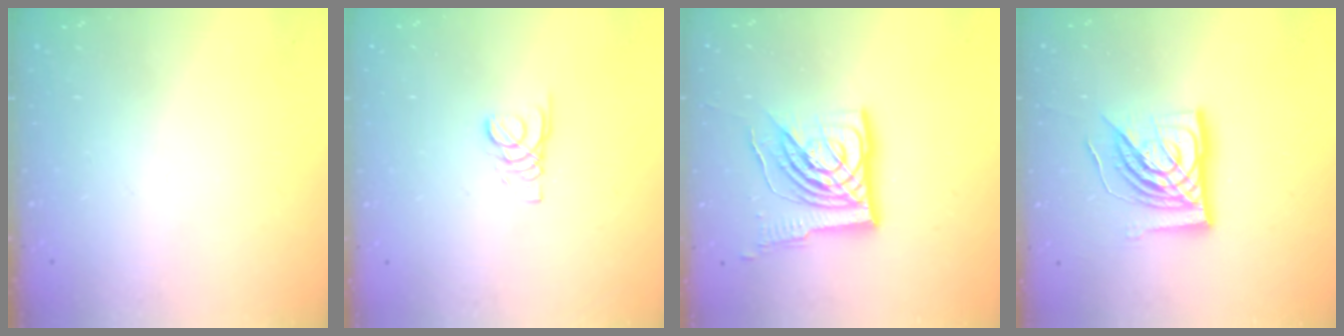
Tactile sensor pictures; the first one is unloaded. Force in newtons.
{"total": 1.8, "press": 1.8, "slide": 0.2}
{"total": 15.5, "press": 15.4, "slide": 1.8}
{"total": 15.9, "press": 15.8, "slide": 1.9}